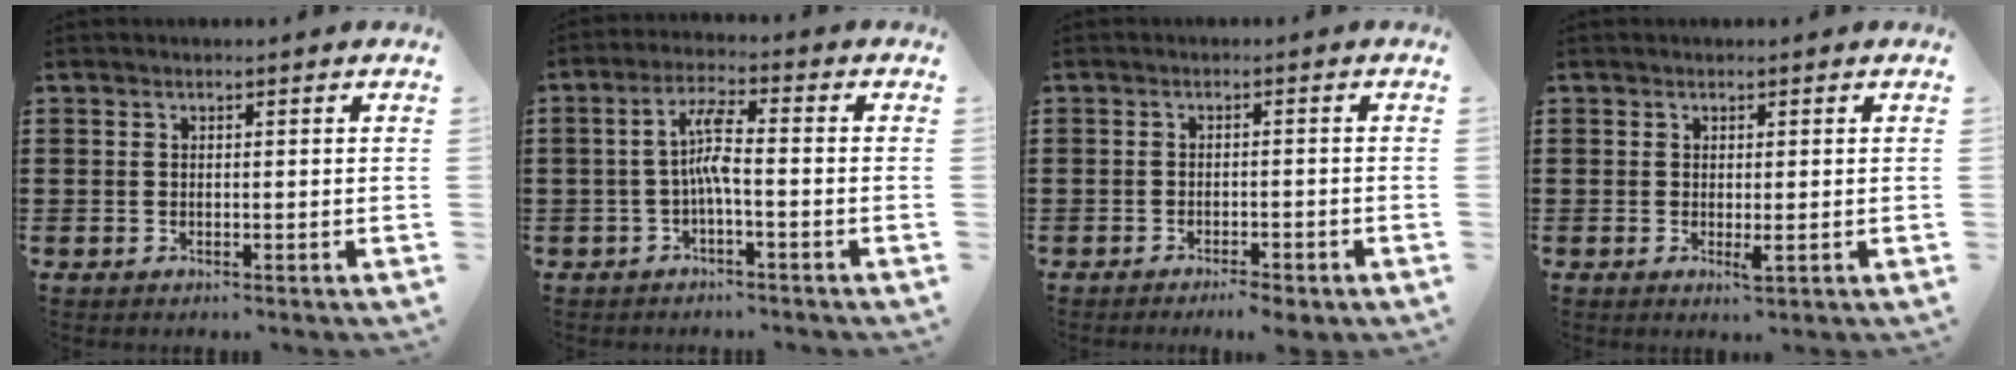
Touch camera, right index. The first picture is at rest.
{"total": 5.4, "force": [-1.1, 1.0, 5.2], "torque": [-0.112, 0.004, -0.028]}
{"total": 2.1, "force": [-1.9, 0.1, 0.8], "torque": [-0.017, 0.000, -0.036]}
{"total": 1.6, "force": [-0.2, 0.4, 1.5], "torque": [-0.028, -0.003, -0.001]}